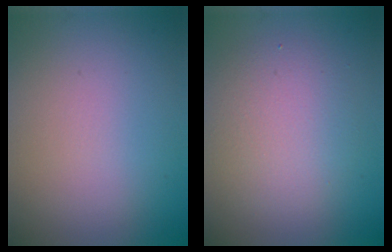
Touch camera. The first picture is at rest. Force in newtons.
{"total": 4.0, "press": 4.0, "slide": 0.1}